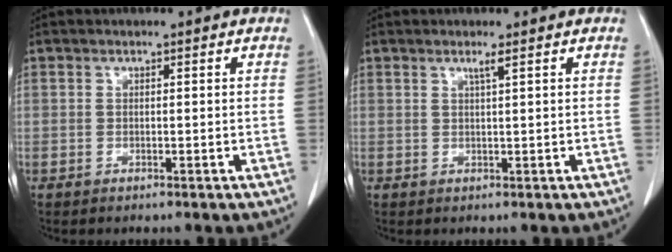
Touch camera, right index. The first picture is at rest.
{"total": 1.2, "force": [0.7, -0.4, 0.9], "torque": [-0.026, -0.004, 0.017]}